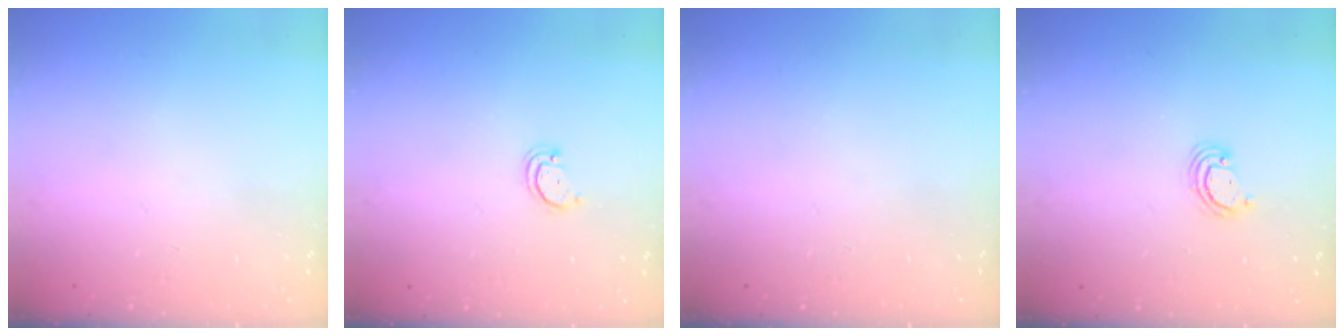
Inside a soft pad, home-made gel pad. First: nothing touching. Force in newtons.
{"total": 2.2, "press": 2.2, "slide": 0.2}
{"total": 0.0}
{"total": 2.5, "press": 2.5, "slide": 0.3}